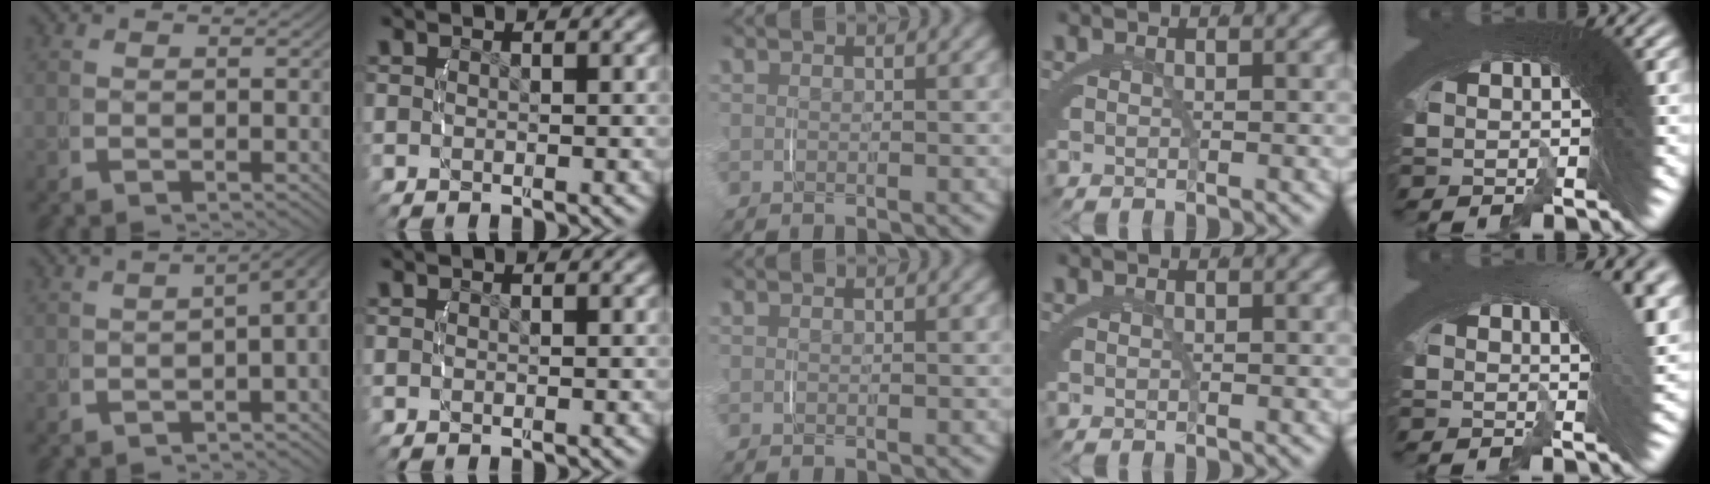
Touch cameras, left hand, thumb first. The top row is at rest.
{"thumb": {"total": 5.4, "force": [-0.7, 2.2, 4.9], "torque": [-0.063, 0.002, -0.012]}, "little": {"total": 5.4, "force": [1.0, 2.2, 4.9], "torque": [-0.047, 0.016, 0.003]}}